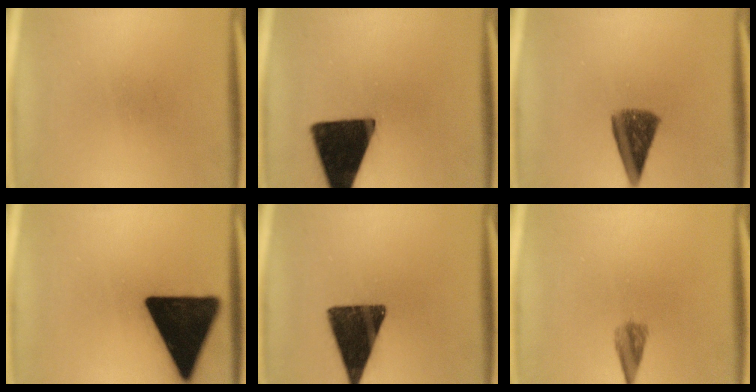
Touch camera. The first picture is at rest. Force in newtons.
{"total": 18.3}
{"total": 8.1}
{"total": 19.6}
{"total": 15.2}
{"total": 2.5}